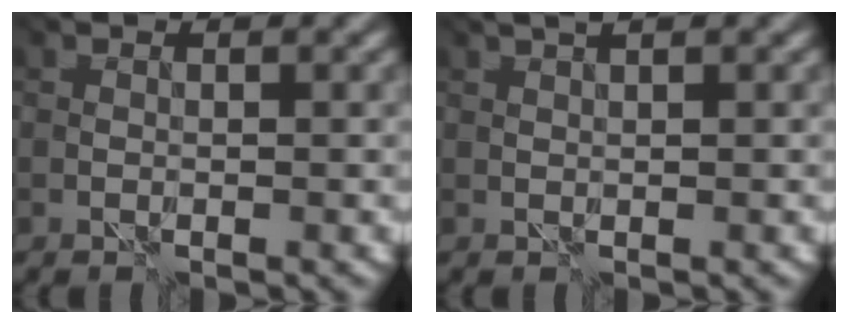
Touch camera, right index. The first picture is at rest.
{"total": 1.3, "force": [1.2, -0.6, 0.4], "torque": [-0.004, 0.004, 0.019]}